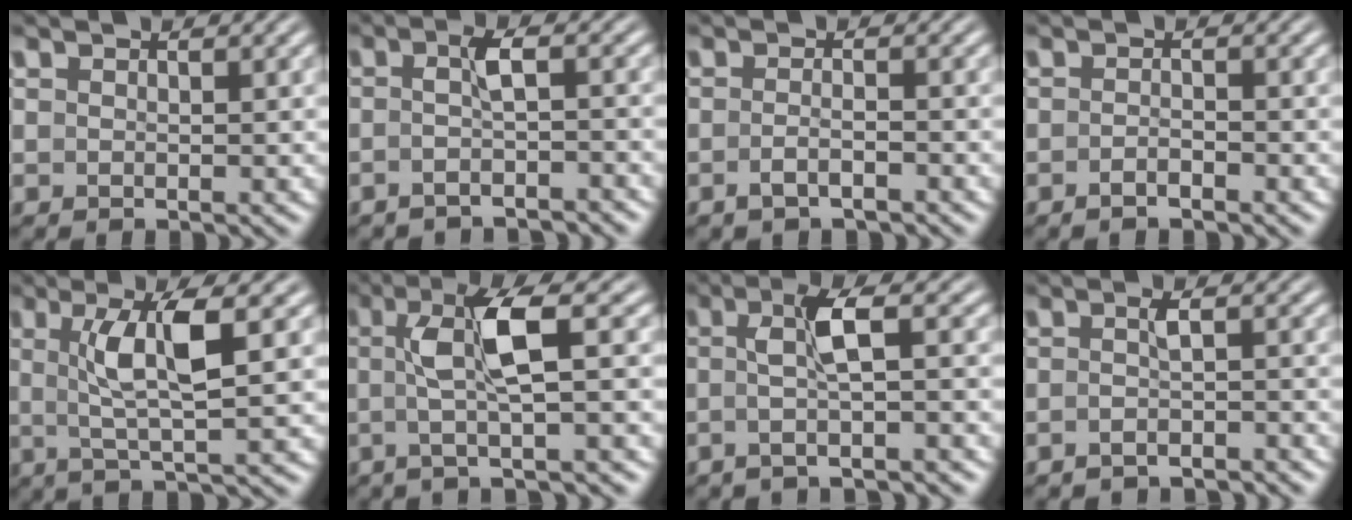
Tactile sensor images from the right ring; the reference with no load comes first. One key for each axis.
{"total": 3.3, "fx": -2.6, "fy": 0.0, "fz": 2.1, "tx": -0.040, "ty": -0.008, "tz": -0.035}
{"total": 2.2, "fx": -1.9, "fy": 0.0, "fz": 0.9, "tx": -0.021, "ty": -0.005, "tz": -0.028}
{"total": 1.4, "fx": -1.3, "fy": -0.1, "fz": 0.4, "tx": -0.006, "ty": 0.001, "tz": -0.025}
{"total": 4.7, "fx": 0.7, "fy": 0.2, "fz": 4.6, "tx": -0.080, "ty": -0.002, "tz": 0.017}
{"total": 5.8, "fx": -0.1, "fy": 1.2, "fz": 5.7, "tx": -0.102, "ty": 0.013, "tz": -0.009}
{"total": 4.2, "fx": -1.3, "fy": 0.3, "fz": 3.9, "tx": -0.070, "ty": 0.004, "tz": -0.021}
{"total": 3.0, "fx": -2.8, "fy": 0.0, "fz": 1.0, "tx": -0.022, "ty": -0.011, "tz": -0.039}